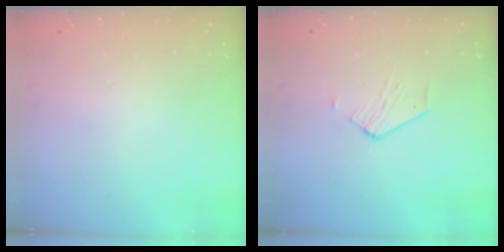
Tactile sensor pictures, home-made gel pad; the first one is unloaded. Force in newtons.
{"total": 2.6, "press": 2.6, "slide": 0.2}